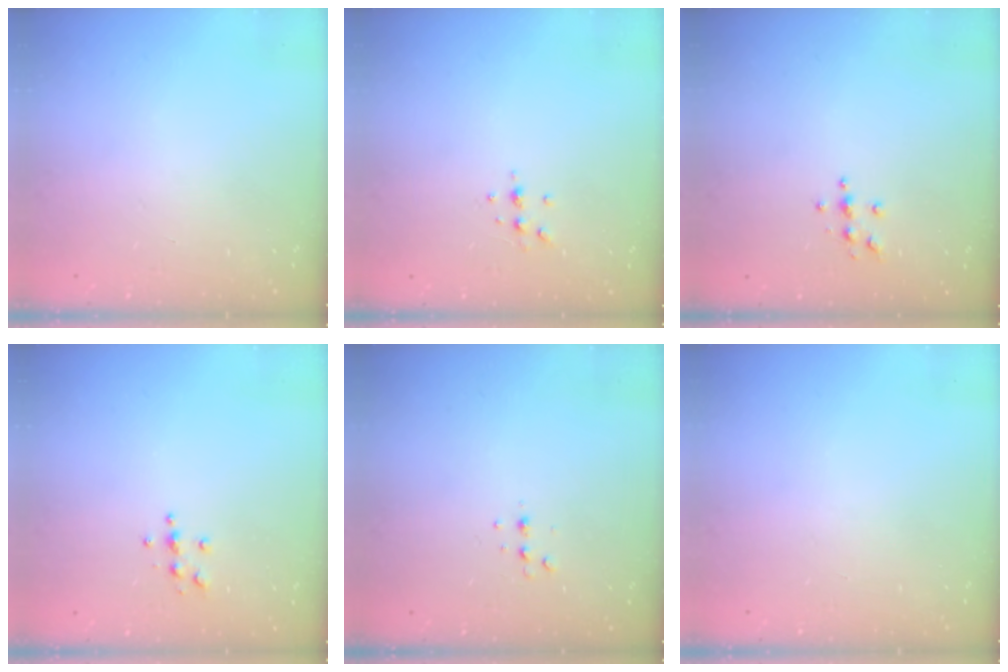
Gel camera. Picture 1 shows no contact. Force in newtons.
{"total": 5.2, "press": 5.1, "slide": 0.9}
{"total": 3.9, "press": 3.8, "slide": 0.5}
{"total": 4.0, "press": 3.9, "slide": 0.4}
{"total": 3.9, "press": 3.8, "slide": 1.1}
{"total": 0.0}